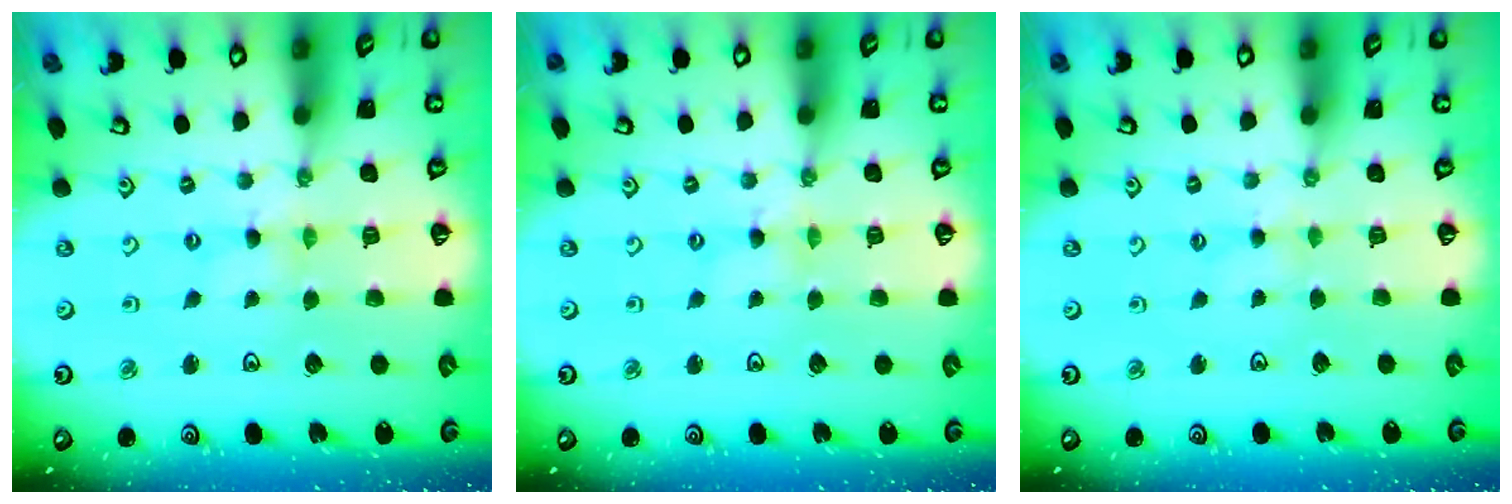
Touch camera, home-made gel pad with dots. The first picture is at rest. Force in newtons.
{"total": 1.7, "press": 1.7, "slide": 0.2}
{"total": 1.6, "press": 1.5, "slide": 0.3}